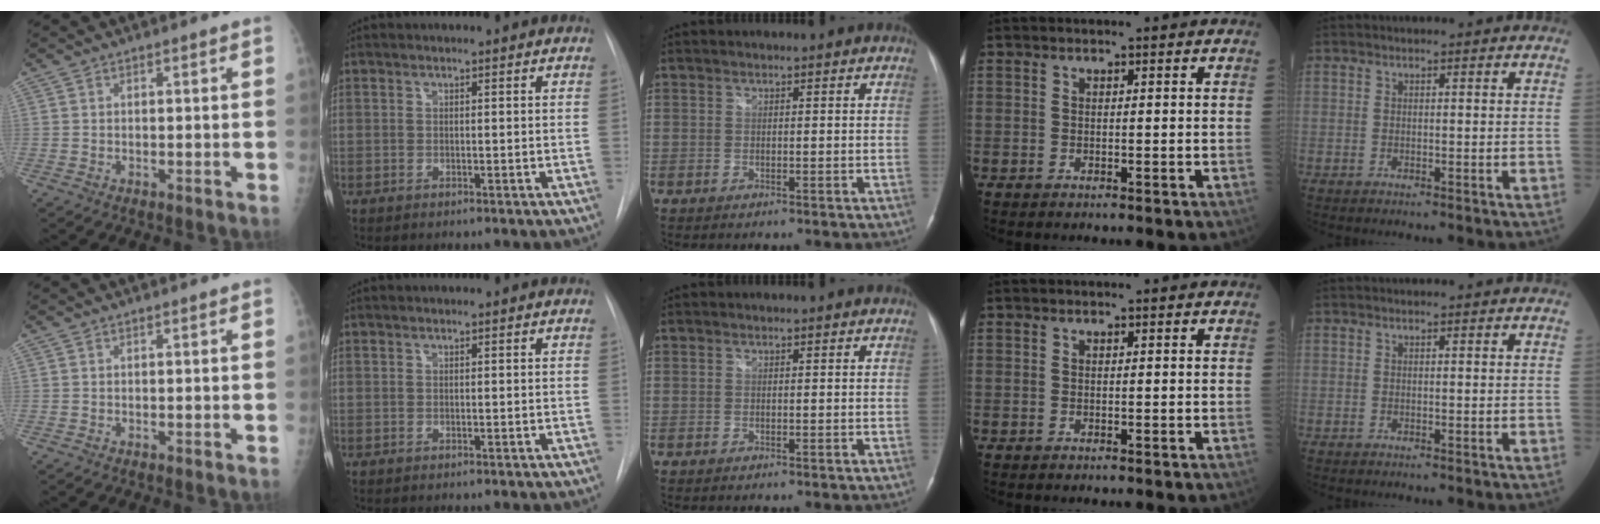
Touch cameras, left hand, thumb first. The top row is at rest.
{}